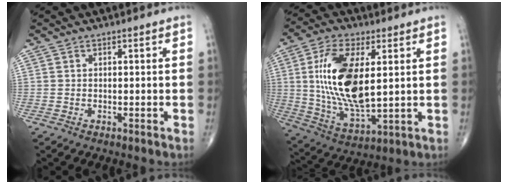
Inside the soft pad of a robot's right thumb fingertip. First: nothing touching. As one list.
[{"total": 17.8, "force": [3.0, 7.9, 15.7], "torque": [-0.302, -0.019, 0.064]}]